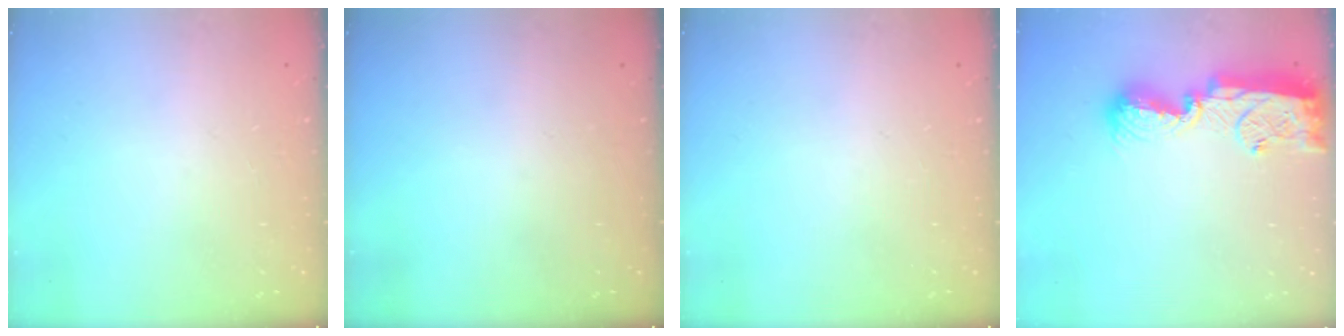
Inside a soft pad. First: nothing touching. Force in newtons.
{"total": 0.0}
{"total": 0.0}
{"total": 18.0, "press": 17.1, "slide": 5.6}